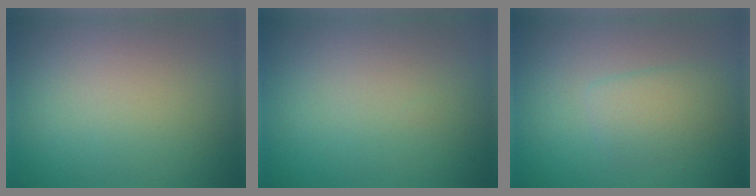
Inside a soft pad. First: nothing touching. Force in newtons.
{"total": 0.0}
{"total": 2.1, "press": 2.1, "slide": 0.1}